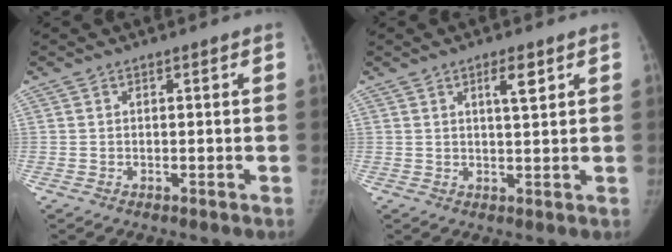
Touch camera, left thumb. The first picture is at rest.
{"total": 3.7, "force": [1.9, 0.8, 3.1], "torque": [-0.047, -0.011, 0.031]}